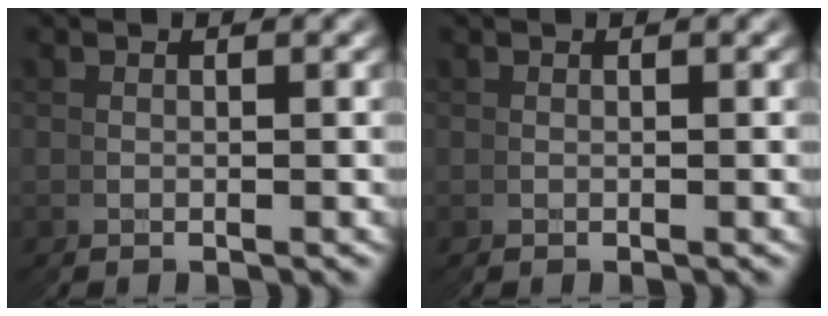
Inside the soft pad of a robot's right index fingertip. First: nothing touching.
{"total": 0.0}